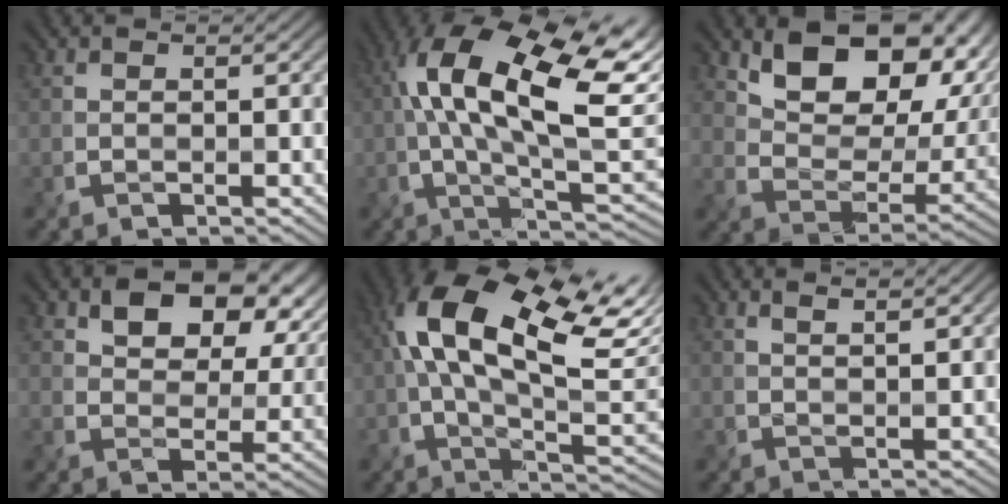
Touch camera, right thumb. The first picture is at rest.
{"total": 18.2, "force": [3.8, 7.2, 16.3], "torque": [-0.271, 0.024, 0.058]}
{"total": 12.7, "force": [6.2, 7.6, 8.0], "torque": [-0.122, -0.006, 0.100]}
{"total": 9.2, "force": [4.6, 5.5, 5.8], "torque": [-0.096, -0.002, 0.076]}
{"total": 17.5, "force": [4.5, 8.1, 14.9], "torque": [-0.271, 0.019, 0.076]}
{"total": 2.0, "force": [1.6, 0.2, 1.1], "torque": [-0.012, 0.001, 0.029]}